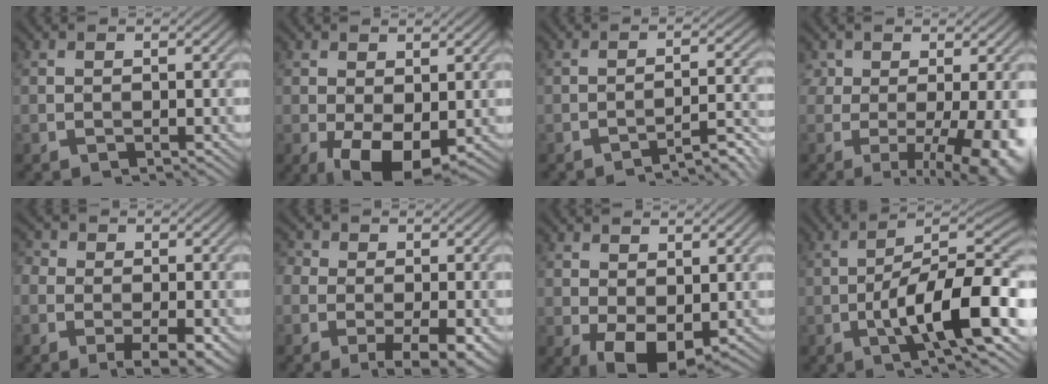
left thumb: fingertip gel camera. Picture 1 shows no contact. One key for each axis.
{"total": 7.1, "fx": -1.8, "fy": 3.9, "fz": 5.7, "tx": -0.117, "ty": -0.013, "tz": -0.027}
{"total": 4.7, "fx": -3.8, "fy": 0.5, "fz": 2.7, "tx": -0.039, "ty": 0.020, "tz": -0.058}
{"total": 10.9, "fx": -1.3, "fy": 5.0, "fz": 9.6, "tx": -0.137, "ty": -0.002, "tz": -0.004}
{"total": 6.9, "fx": -2.6, "fy": 4.1, "fz": 4.9, "tx": -0.085, "ty": -0.003, "tz": -0.045}
{"total": 8.0, "fx": -3.1, "fy": 4.5, "fz": 5.8, "tx": -0.095, "ty": -0.002, "tz": -0.049}
{"total": 6.2, "fx": -0.8, "fy": 3.7, "fz": 4.9, "tx": -0.104, "ty": -0.012, "tz": -0.013}
{"total": 15.1, "fx": -5.4, "fy": 5.2, "fz": 13.1, "tx": -0.199, "ty": 0.005, "tz": -0.096}